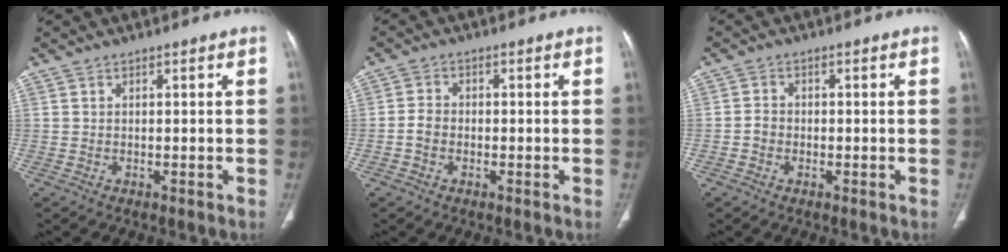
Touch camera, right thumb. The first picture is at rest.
{"total": 2.9, "force": [-1.0, 2.2, 1.6], "torque": [-0.028, 0.009, -0.022]}
{"total": 2.2, "force": [-0.8, 1.8, 0.9], "torque": [-0.010, 0.008, -0.019]}